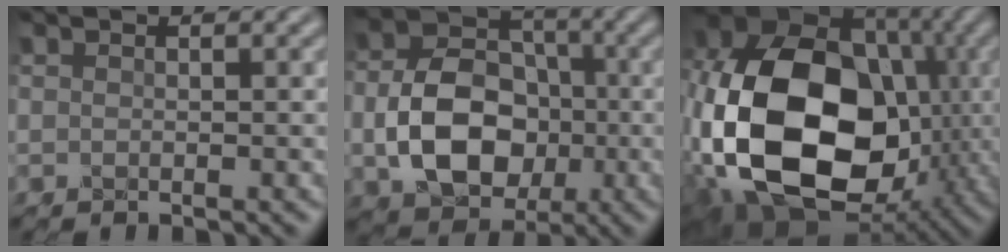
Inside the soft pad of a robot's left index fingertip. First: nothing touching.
{"total": 9.0, "force": [-2.3, 6.5, 5.9], "torque": [-0.101, 0.000, -0.042]}
{"total": 20.1, "force": [-3.7, 14.3, 13.5], "torque": [-0.293, -0.039, -0.049]}